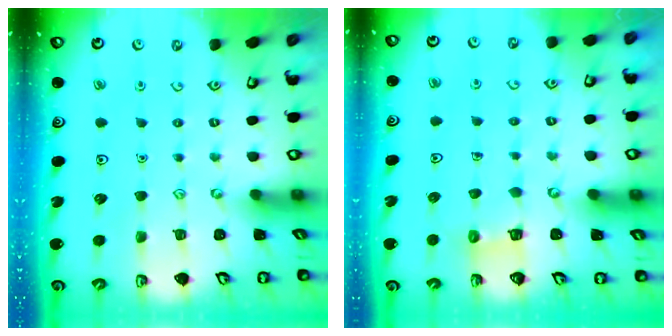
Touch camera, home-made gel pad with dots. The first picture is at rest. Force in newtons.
{"total": 4.1, "press": 4.1, "slide": 0.1}